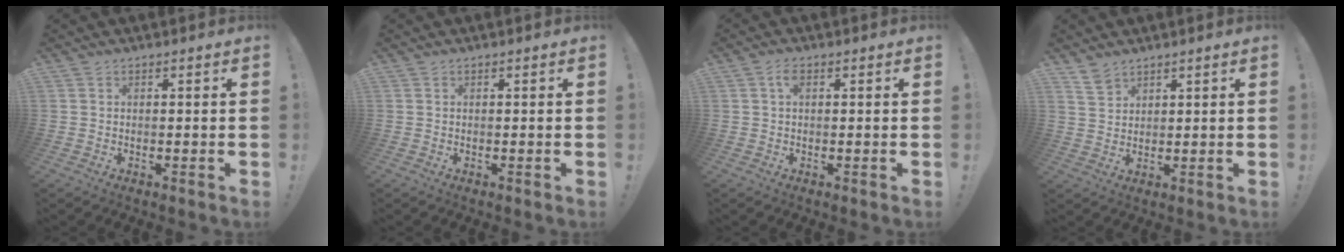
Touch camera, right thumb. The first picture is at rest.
{"total": 0.0}
{"total": 2.4, "force": [0.8, 1.2, 2.0], "torque": [-0.034, 0.002, 0.011]}
{"total": 4.8, "force": [3.8, 2.4, 1.4], "torque": [-0.019, -0.024, 0.074]}